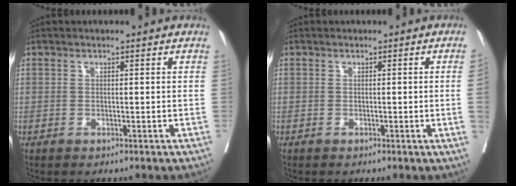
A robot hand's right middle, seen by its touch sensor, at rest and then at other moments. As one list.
[{"total": 2.3, "force": [-0.2, -0.9, 2.1], "torque": [-0.031, -0.004, 0.001]}]